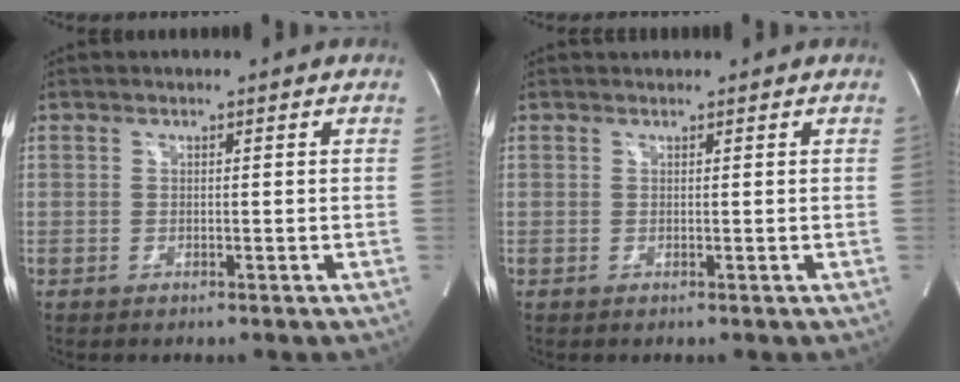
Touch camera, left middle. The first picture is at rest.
{"total": 0.8, "force": [0.8, 0.2, 0.0], "torque": [-0.009, 0.013, 0.015]}